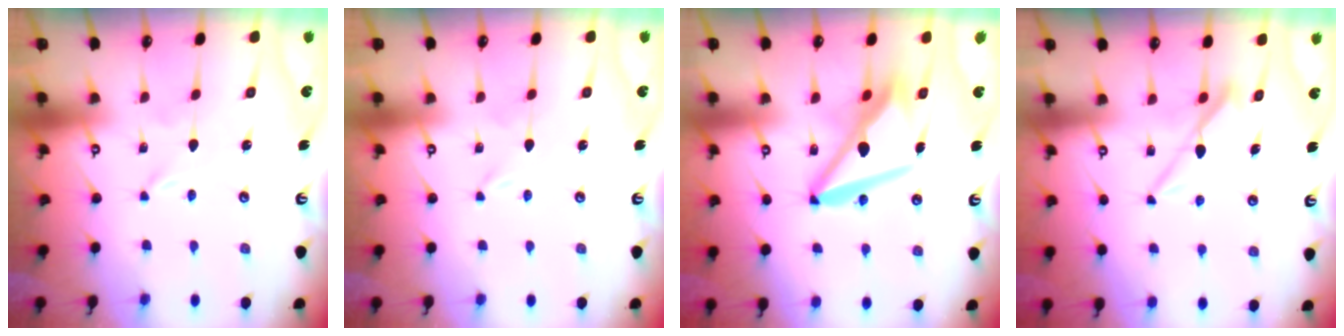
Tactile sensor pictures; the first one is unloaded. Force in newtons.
{"total": 2.0, "press": 2.0, "slide": 0.3}
{"total": 12.9, "press": 12.8, "slide": 1.7}
{"total": 7.6, "press": 7.6, "slide": 0.4}